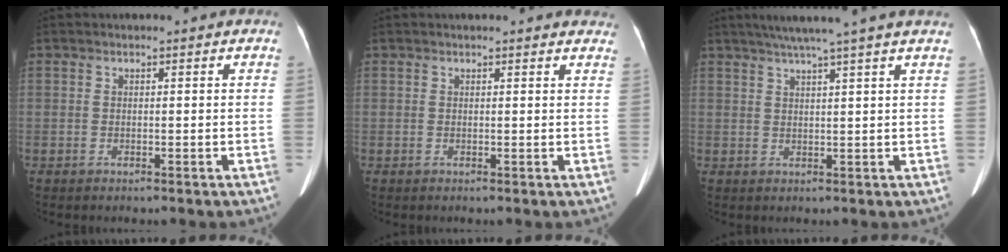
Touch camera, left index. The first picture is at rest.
{"total": 6.9, "force": [6.4, 1.7, 2.0], "torque": [-0.013, 0.008, 0.052]}
{"total": 8.4, "force": [6.6, -1.7, 5.0], "torque": [-0.072, 0.020, 0.085]}